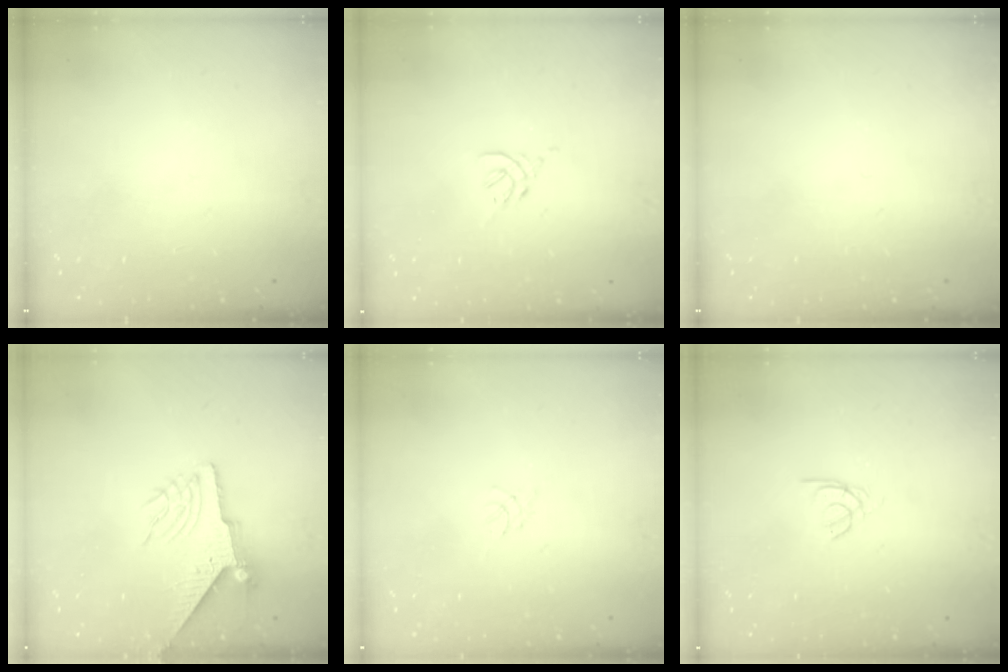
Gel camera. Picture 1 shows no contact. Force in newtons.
{"total": 2.3, "press": 2.2, "slide": 0.5}
{"total": 0.0}
{"total": 8.4, "press": 8.3, "slide": 1.2}
{"total": 0.0}
{"total": 2.1, "press": 2.1, "slide": 0.2}